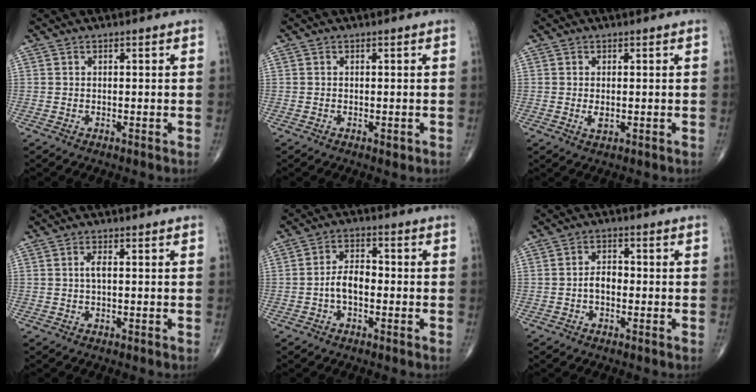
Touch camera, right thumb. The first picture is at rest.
{"total": 0.8, "force": [-0.3, 0.5, 0.6], "torque": [-0.009, -0.002, -0.004]}
{"total": 2.0, "force": [-0.2, 1.0, 1.7], "torque": [-0.035, -0.006, -0.002]}
{"total": 1.5, "force": [0.1, 0.4, 1.5], "torque": [-0.034, 0.001, 0.000]}
{"total": 5.1, "force": [-1.3, 2.9, 4.0], "torque": [-0.066, 0.023, -0.031]}
{"total": 3.1, "force": [-0.9, 1.9, 2.3], "torque": [-0.030, 0.014, -0.022]}